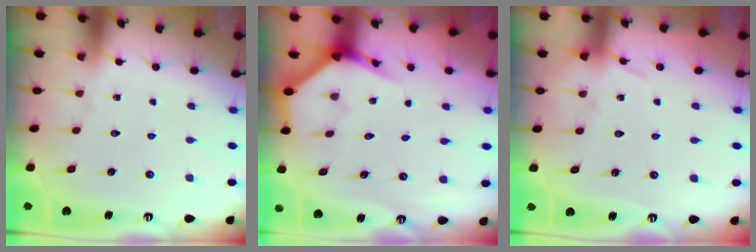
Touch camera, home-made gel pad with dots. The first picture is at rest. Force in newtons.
{"total": 3.8, "press": 3.8, "slide": 0.2}
{"total": 4.9, "press": 4.9, "slide": 0.6}